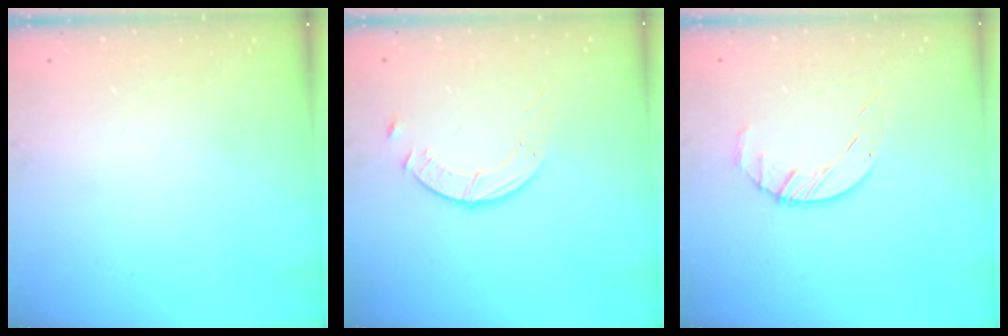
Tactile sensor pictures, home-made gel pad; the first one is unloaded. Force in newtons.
{"total": 3.9, "press": 3.9, "slide": 0.4}
{"total": 3.2, "press": 3.2, "slide": 0.4}